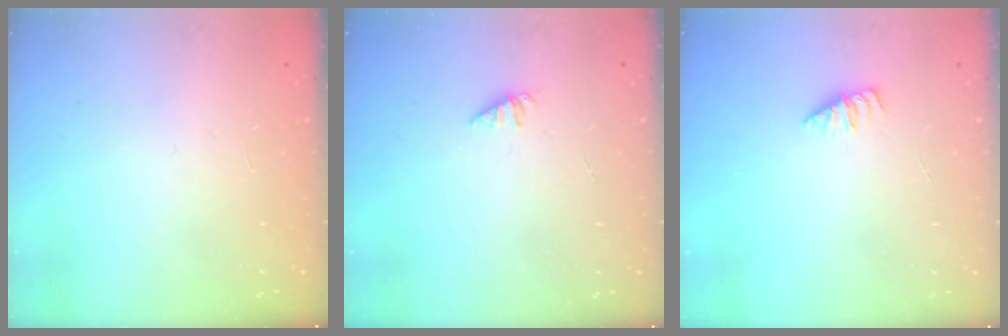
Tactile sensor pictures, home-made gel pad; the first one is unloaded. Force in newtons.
{"total": 1.8, "press": 1.7, "slide": 0.4}
{"total": 1.3, "press": 1.3, "slide": 0.2}